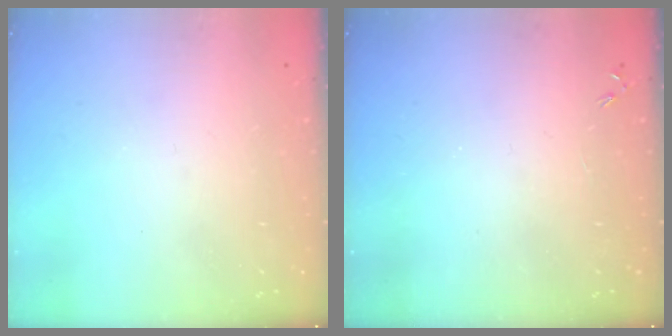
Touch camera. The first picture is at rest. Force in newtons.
{"total": 0.0}